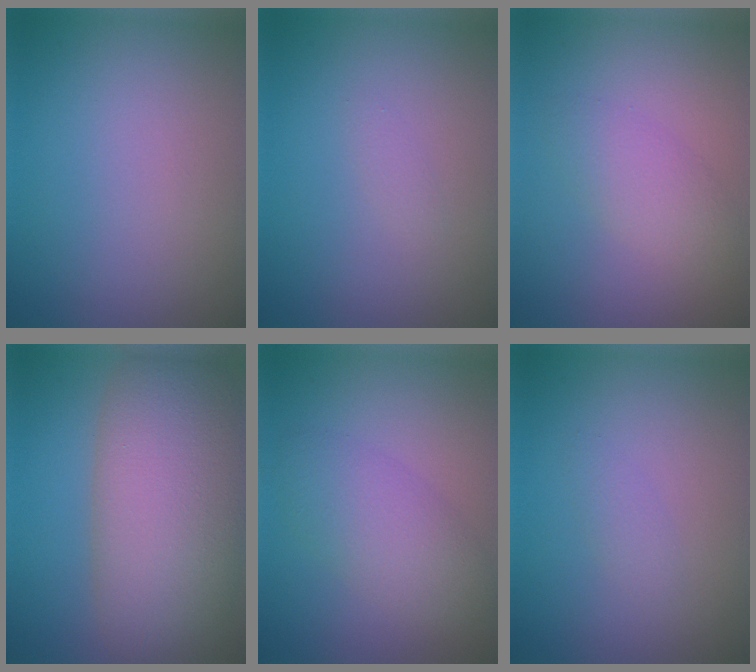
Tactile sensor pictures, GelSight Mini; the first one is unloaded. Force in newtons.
{"total": 0.5, "press": 0.5, "slide": 0.0}
{"total": 2.4, "press": 2.4, "slide": 0.2}
{"total": 10.8, "press": 10.8, "slide": 0.5}
{"total": 4.1, "press": 4.1, "slide": 0.3}
{"total": 0.9, "press": 0.9, "slide": 0.0}